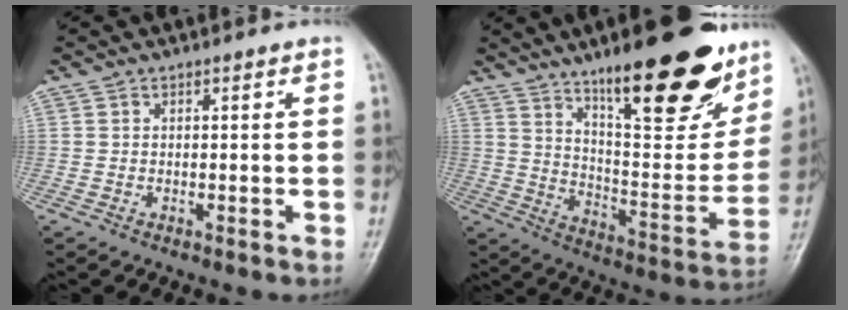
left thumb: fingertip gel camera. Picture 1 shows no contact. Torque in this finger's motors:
{"motor_torque": [2.38, 0.80, 1.47, -1.30, 0.31]}